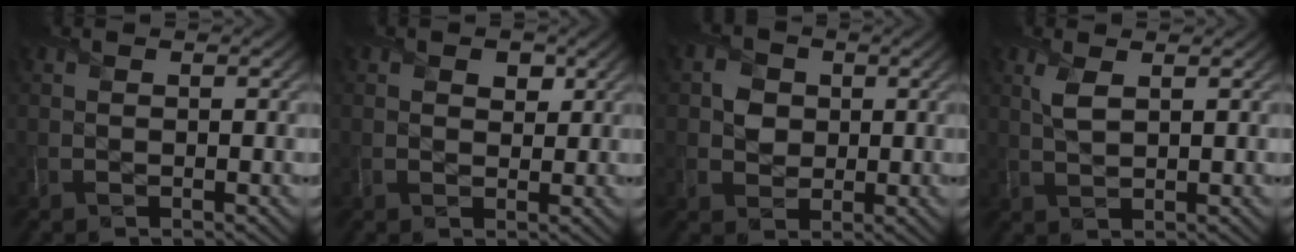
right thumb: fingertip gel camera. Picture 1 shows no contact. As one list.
[{"total": 1.8, "force": [1.0, 1.3, 0.8], "torque": [-0.008, -0.005, 0.017]}, {"total": 3.4, "force": [0.3, 3.1, 1.2], "torque": [-0.028, -0.002, -0.004]}, {"total": 2.5, "force": [1.1, 1.0, 2.0], "torque": [-0.052, 0.001, 0.025]}]